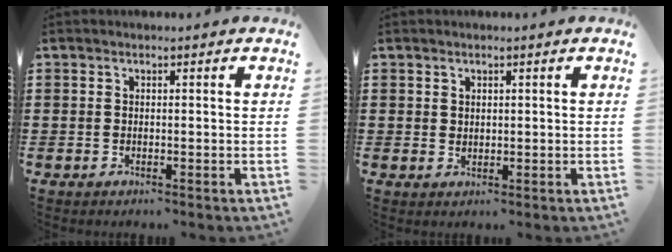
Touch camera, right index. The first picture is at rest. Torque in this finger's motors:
{"motor_torque": [-0.18, 0.37, -0.06, -0.01]}